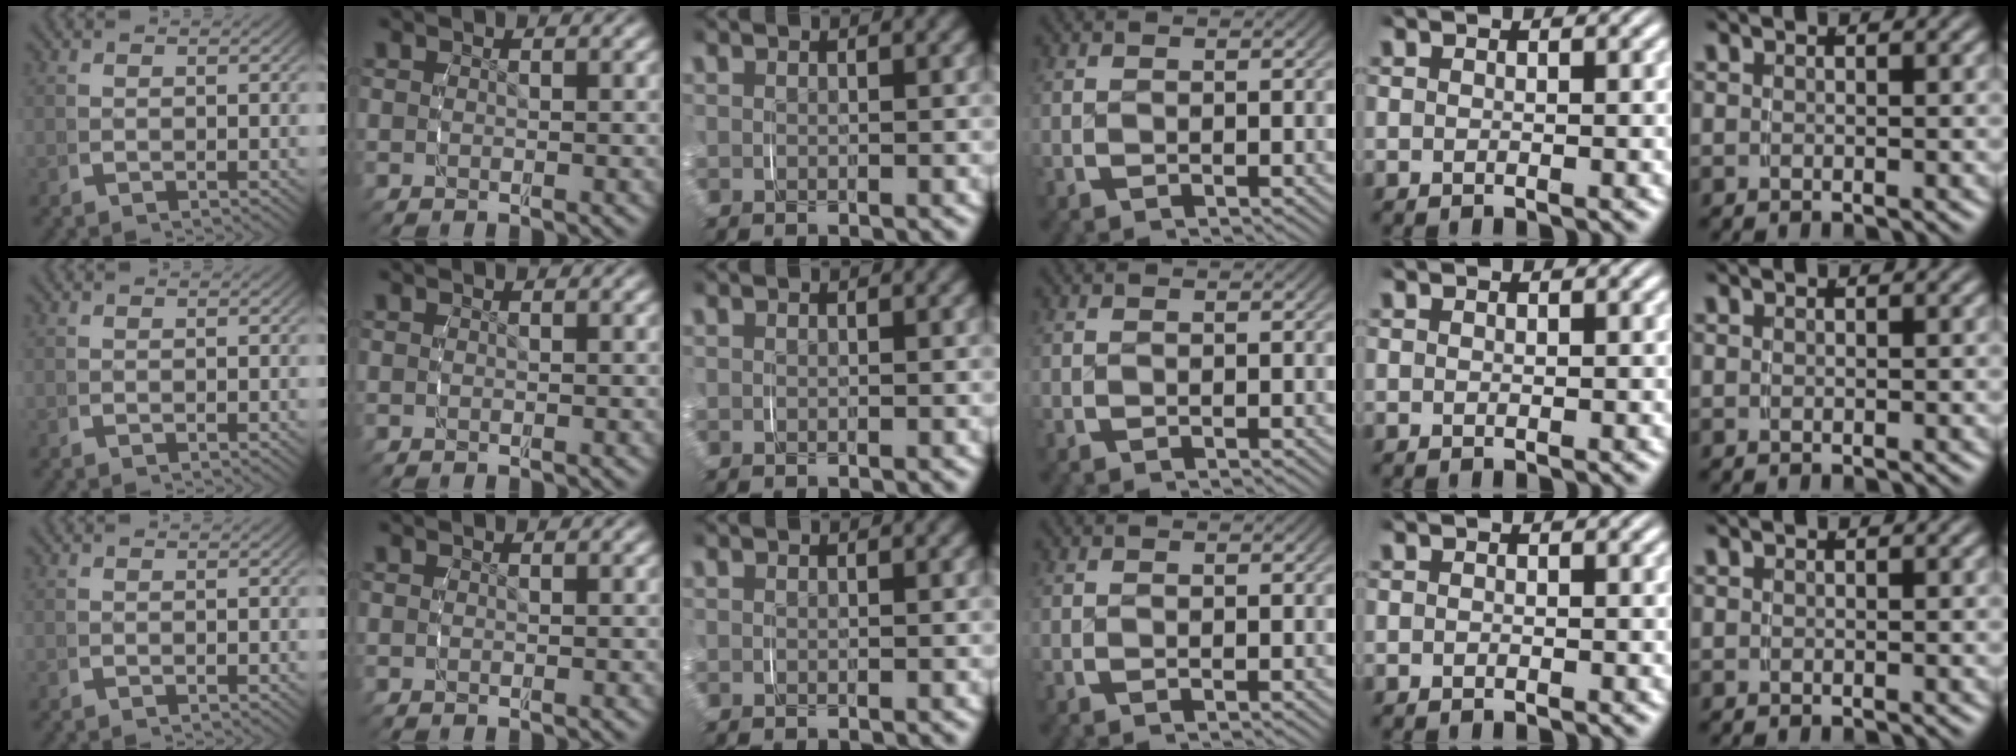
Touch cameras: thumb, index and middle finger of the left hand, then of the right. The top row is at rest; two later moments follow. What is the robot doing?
{"motion": "grasp_and_lifting", "object": "scarf"}